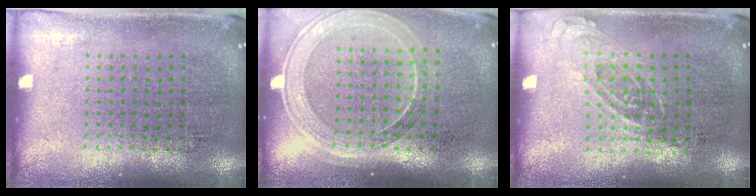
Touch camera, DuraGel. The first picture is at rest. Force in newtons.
{"total": 1.7, "press": 1.5, "slide": 0.6}
{"total": 0.8, "press": 0.8, "slide": 0.3}